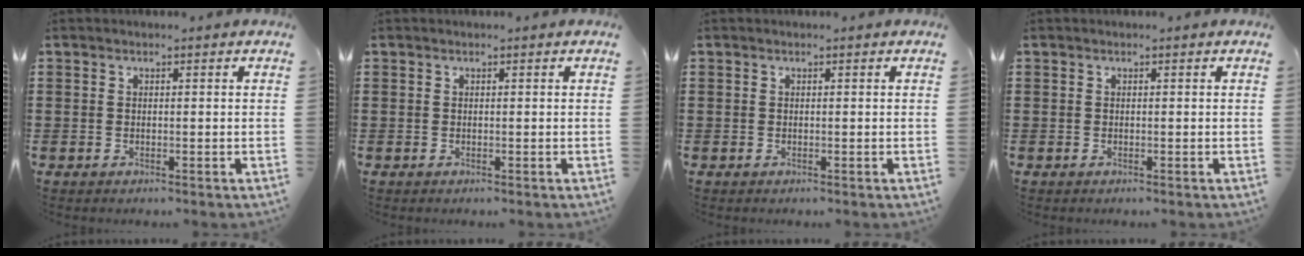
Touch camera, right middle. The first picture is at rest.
{"total": 0.0}
{"total": 0.0}
{"total": 0.0}